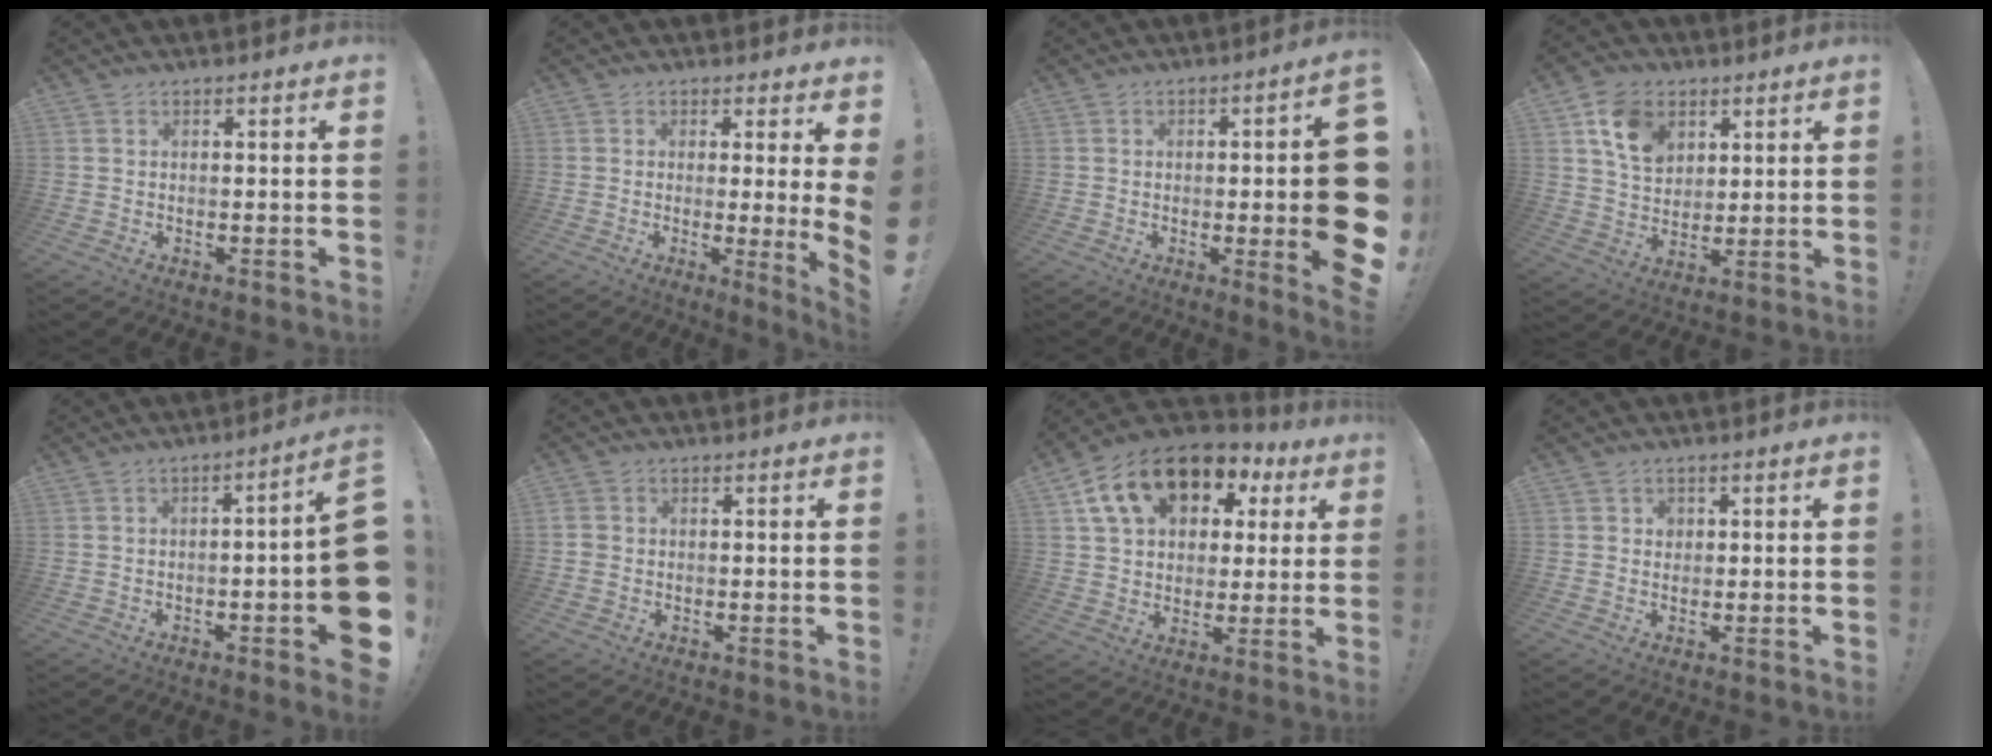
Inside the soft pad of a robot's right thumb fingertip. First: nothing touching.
{"total": 4.8, "force": [1.0, -0.4, 4.7], "torque": [-0.061, -0.031, 0.019]}
{"total": 13.4, "force": [-1.2, 2.1, 13.2], "torque": [-0.169, -0.007, -0.012]}
{"total": 12.0, "force": [6.0, 8.6, 5.7], "torque": [-0.088, -0.020, 0.118]}
{"total": 11.8, "force": [-2.3, 1.5, 11.5], "torque": [-0.139, -0.006, -0.031]}
{"total": 2.4, "force": [-0.3, 2.2, 0.9], "torque": [-0.009, 0.004, -0.005]}
{"total": 18.0, "force": [8.4, 12.0, 10.4], "torque": [-0.161, -0.029, 0.154]}
{"total": 2.0, "force": [0.6, 1.8, 0.6], "torque": [0.003, -0.004, 0.006]}